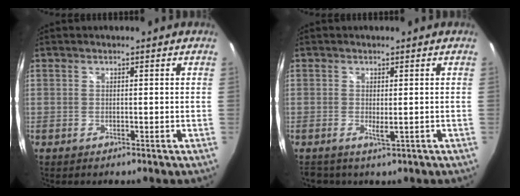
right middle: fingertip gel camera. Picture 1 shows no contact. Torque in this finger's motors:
{"motor_torque": [1.03, -1.08, 0.08, 0.05]}